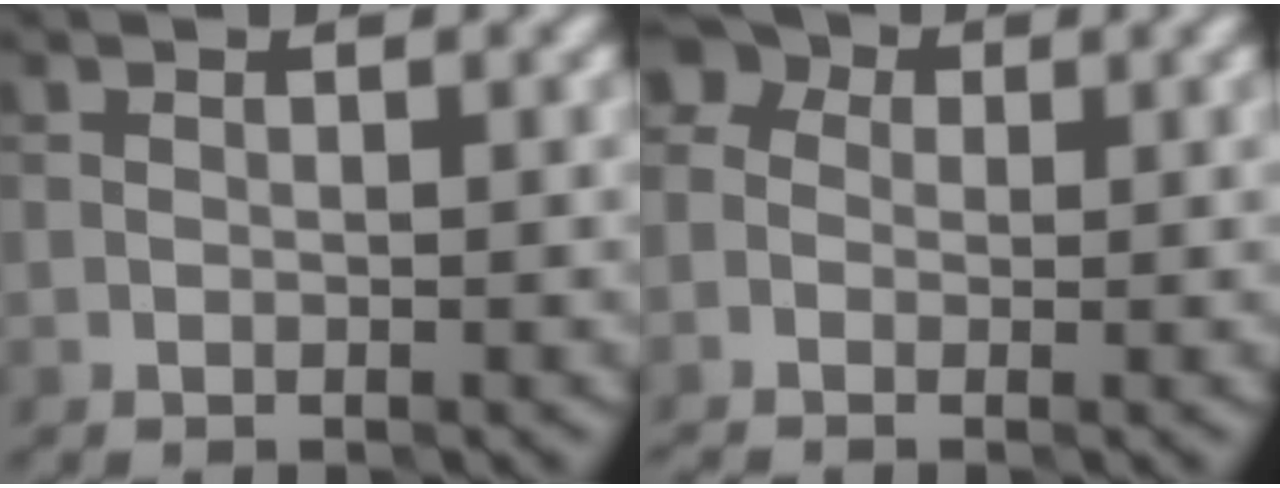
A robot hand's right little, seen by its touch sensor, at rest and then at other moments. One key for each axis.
{"total": 4.0, "fx": -0.3, "fy": 3.5, "fz": 2.0, "tx": -0.039, "ty": 0.022, "tz": -0.026}